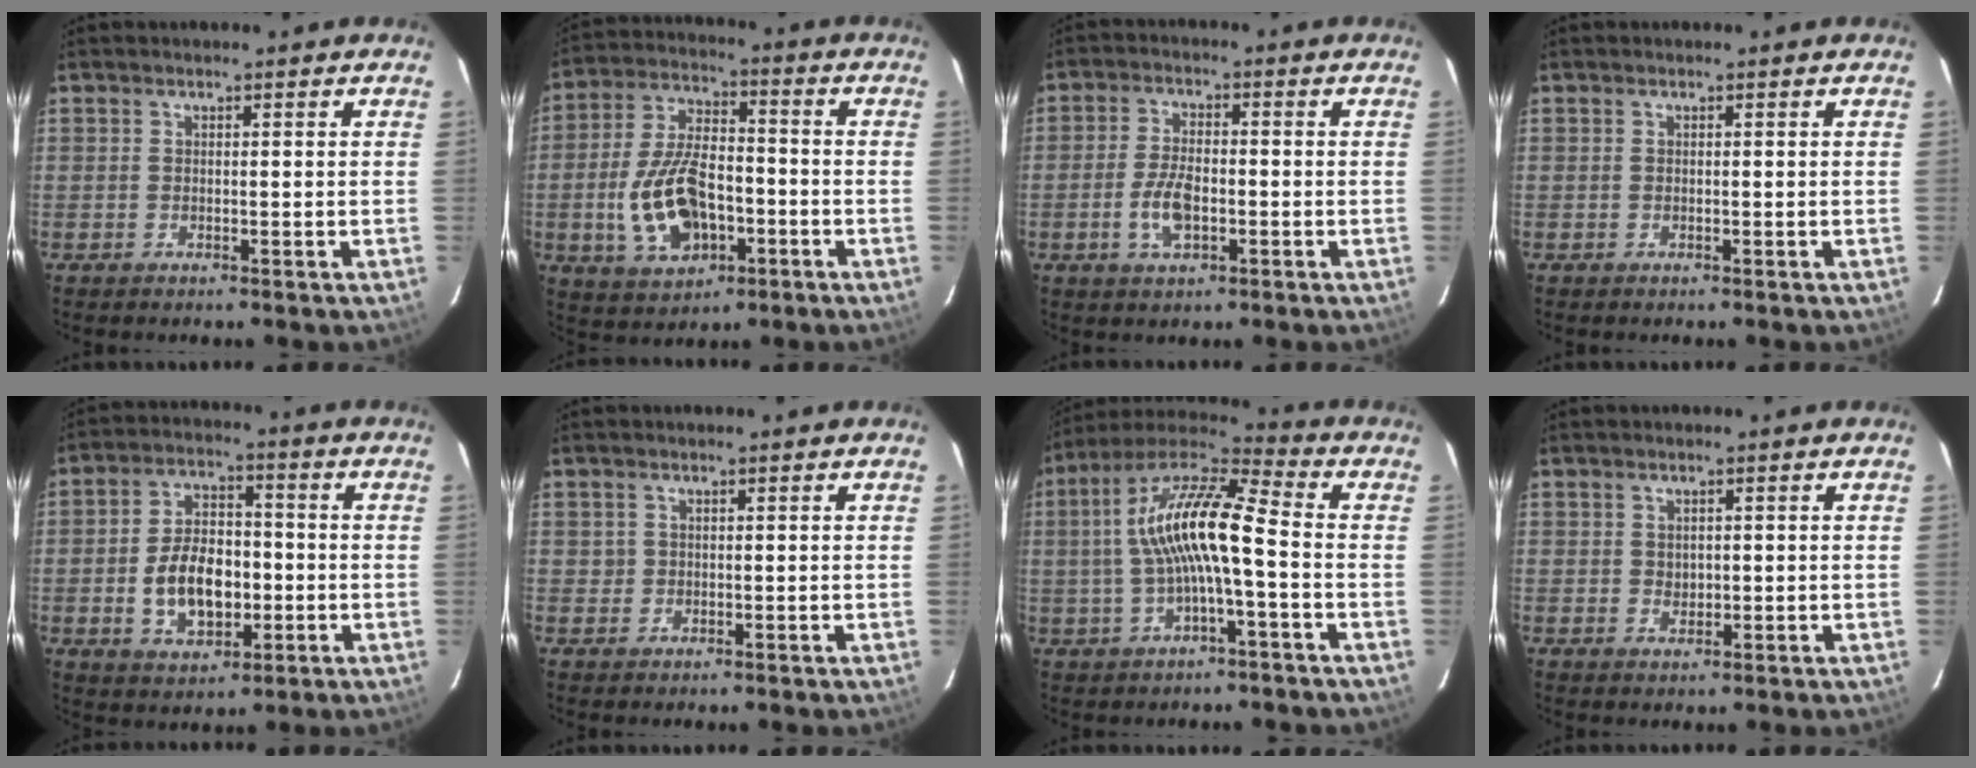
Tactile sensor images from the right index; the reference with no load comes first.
{"total": 14.8, "force": [-4.2, 8.2, 11.6], "torque": [-0.245, 0.007, -0.064]}
{"total": 6.6, "force": [-2.0, 3.2, 5.4], "torque": [-0.112, 0.000, -0.036]}
{"total": 0.0}
{"total": 11.3, "force": [-2.3, 7.0, 8.6], "torque": [-0.168, 0.013, -0.028]}
{"total": 1.2, "force": [0.1, 1.2, 0.0], "torque": [0.006, 0.003, 0.003]}
{"total": 14.1, "force": [-0.8, 2.9, 13.8], "torque": [-0.259, 0.020, -0.021]}
{"total": 1.7, "force": [0.2, 1.6, 0.6], "torque": [-0.006, 0.001, 0.008]}